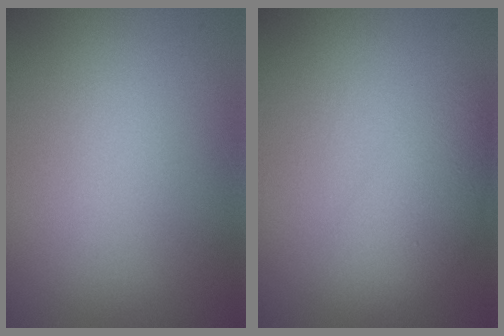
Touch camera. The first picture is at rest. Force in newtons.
{"total": 3.5, "press": 3.5, "slide": 0.2}